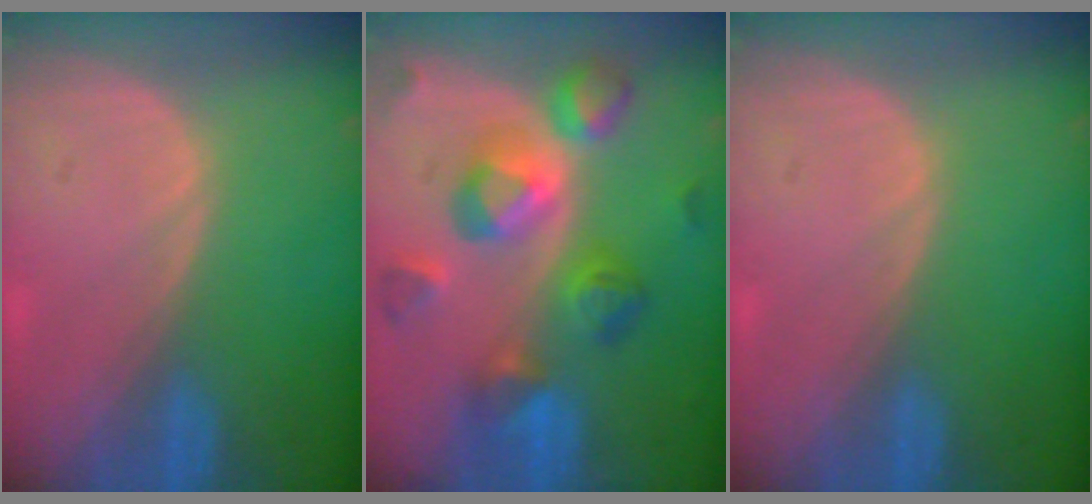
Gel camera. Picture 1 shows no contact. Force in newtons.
{"total": 10.4, "press": 10.3, "slide": 0.8}
{"total": 0.0}